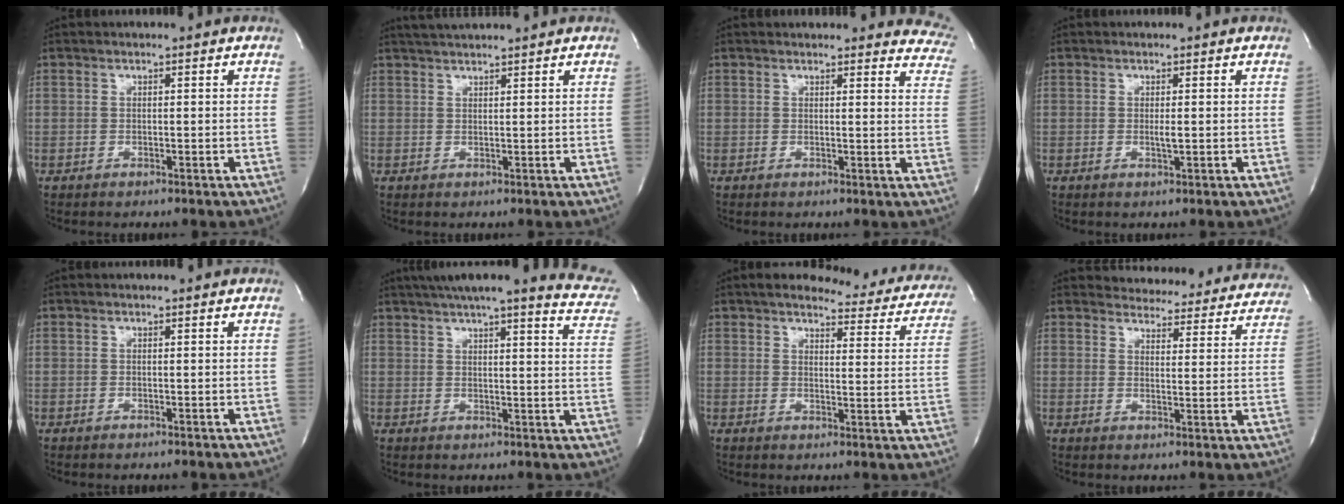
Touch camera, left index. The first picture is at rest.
{"total": 4.6, "force": [4.3, -0.4, 1.5], "torque": [-0.026, 0.025, 0.071]}
{"total": 15.1, "force": [14.2, 3.9, 3.1], "torque": [0.001, -0.045, 0.124]}
{"total": 0.9, "force": [0.0, 0.0, 0.9], "torque": [-0.023, -0.005, 0.001]}
{"total": 0.0}
{"total": 20.4, "force": [18.0, 2.2, 9.5], "torque": [-0.122, -0.035, 0.201]}
{"total": 15.1, "force": [13.6, 4.1, 5.0], "torque": [-0.029, -0.033, 0.134]}
{"total": 19.8, "force": [18.8, 5.2, 3.2], "torque": [-0.021, -0.049, 0.201]}